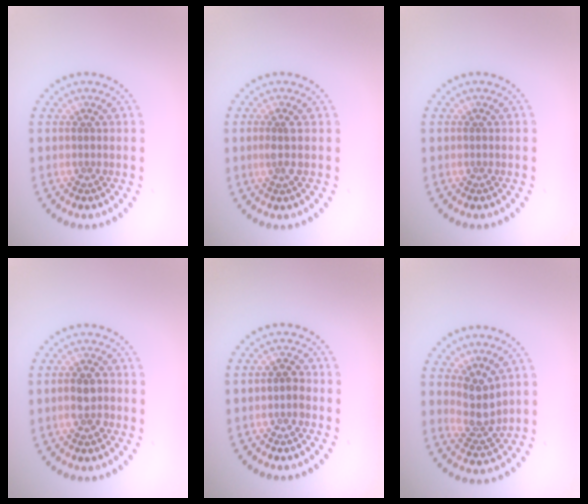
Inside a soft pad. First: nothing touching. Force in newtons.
{"total": 1.5, "press": 1.1, "slide": 0.9}
{"total": 0.0}
{"total": 2.0, "press": 1.9, "slide": 0.7}
{"total": 1.1, "press": 1.0, "slide": 0.5}
{"total": 3.0, "press": 2.3, "slide": 1.9}